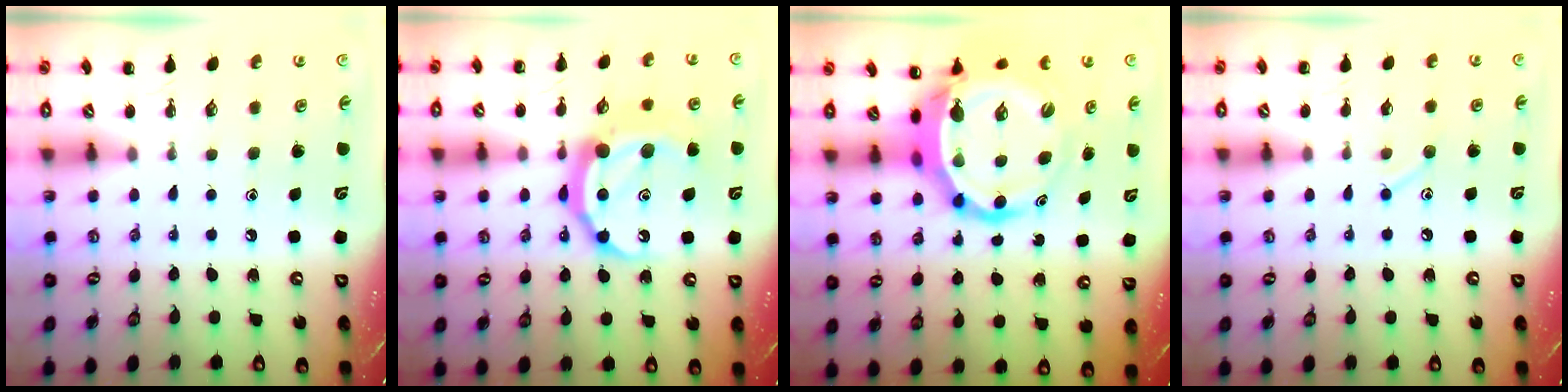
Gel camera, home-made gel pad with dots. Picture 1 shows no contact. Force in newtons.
{"total": 14.0, "press": 14.0, "slide": 0.9}
{"total": 9.8, "press": 9.4, "slide": 2.8}
{"total": 7.1, "press": 6.9, "slide": 1.8}